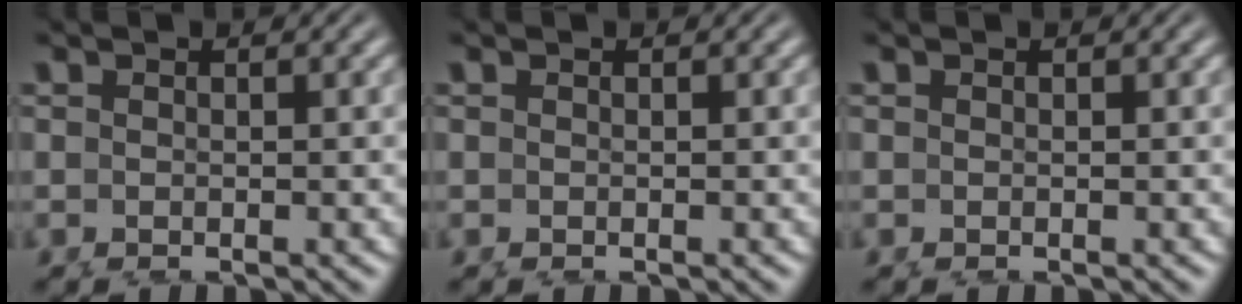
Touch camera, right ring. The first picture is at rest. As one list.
[{"total": 0.0}, {"total": 0.0}]